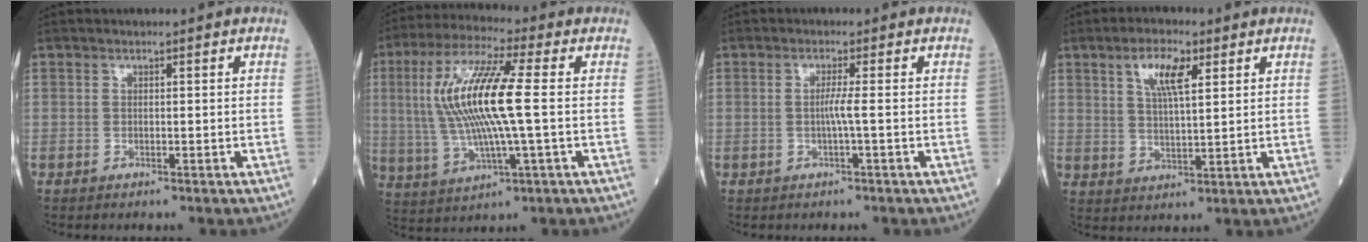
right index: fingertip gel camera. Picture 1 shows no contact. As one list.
[{"total": 14.7, "force": [1.1, 1.6, 14.6], "torque": [-0.311, 0.012, 0.019]}, {"total": 1.9, "force": [-0.3, -0.6, 1.8], "torque": [-0.035, -0.001, -0.008]}, {"total": 6.6, "force": [3.2, 1.8, 5.5], "torque": [-0.106, 0.005, 0.058]}]